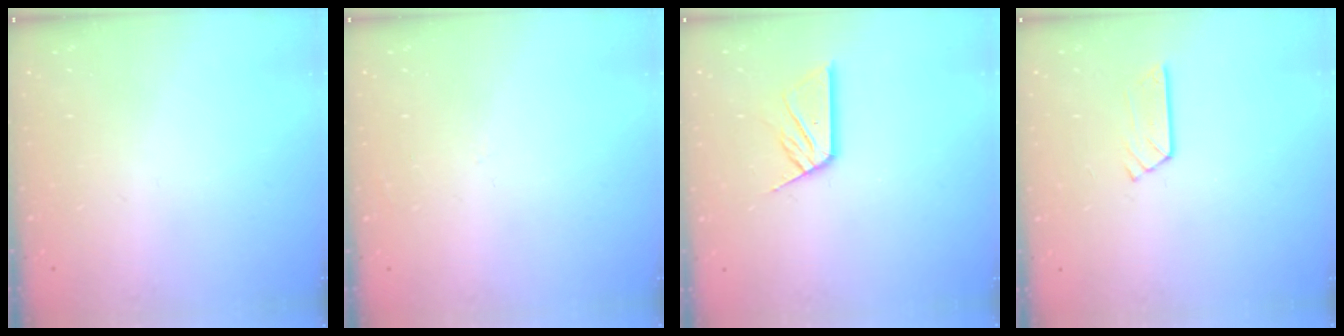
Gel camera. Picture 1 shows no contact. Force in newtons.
{"total": 2.6, "press": 2.6, "slide": 0.2}
{"total": 11.2, "press": 11.1, "slide": 1.0}
{"total": 3.9, "press": 3.9, "slide": 0.4}